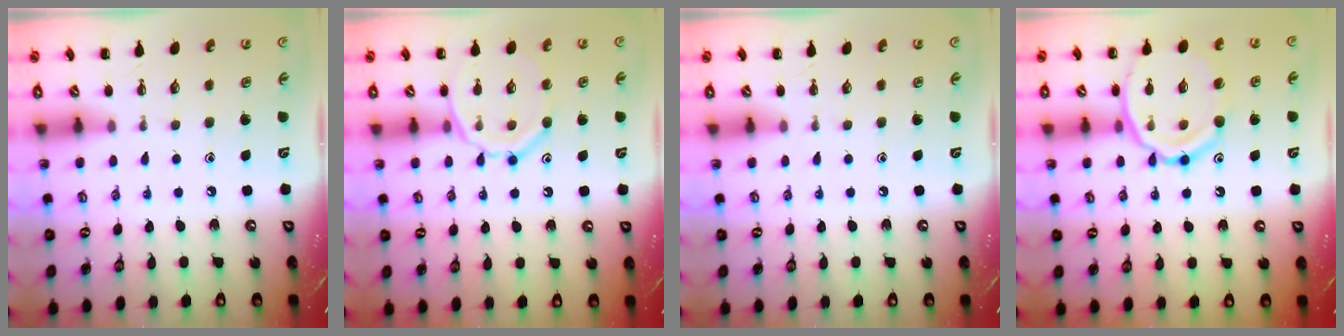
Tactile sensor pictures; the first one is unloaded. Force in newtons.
{"total": 13.1, "press": 13.0, "slide": 1.4}
{"total": 0.0}
{"total": 15.9, "press": 15.8, "slide": 1.7}